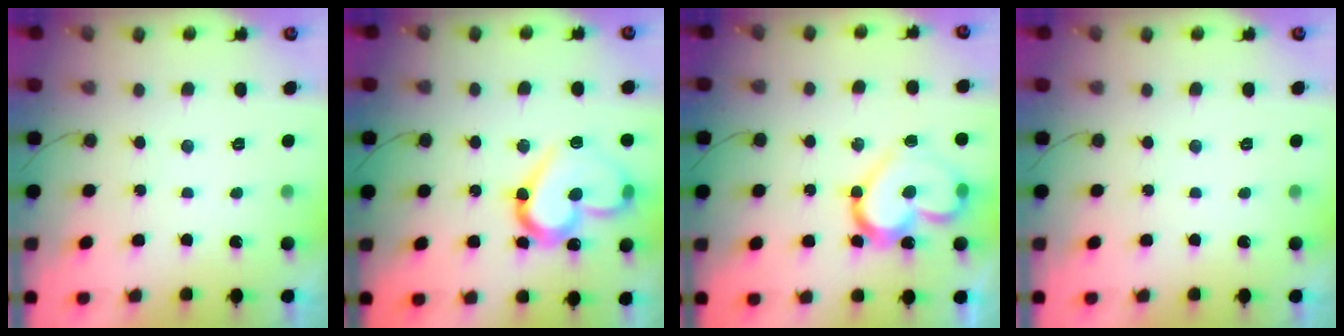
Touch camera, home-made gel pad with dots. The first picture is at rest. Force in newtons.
{"total": 18.4, "press": 18.2, "slide": 2.0}
{"total": 16.1, "press": 16.0, "slide": 1.5}
{"total": 0.0}